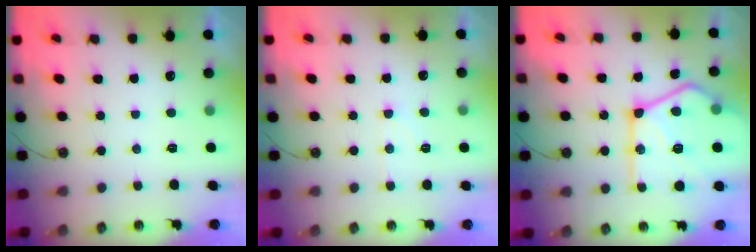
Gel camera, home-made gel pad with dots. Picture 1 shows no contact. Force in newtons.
{"total": 4.5, "press": 4.4, "slide": 0.8}
{"total": 26.3, "press": 26.1, "slide": 3.0}